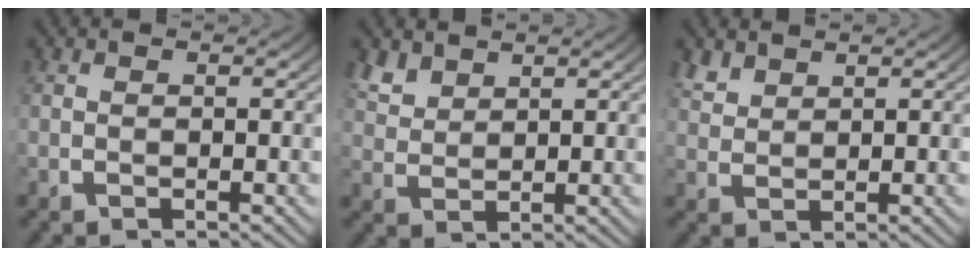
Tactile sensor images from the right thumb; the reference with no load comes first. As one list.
[{"total": 2.9, "force": [2.3, 1.3, 1.1], "torque": [-0.029, 0.000, 0.054]}, {"total": 2.3, "force": [2.0, 0.9, 0.7], "torque": [-0.015, 0.001, 0.046]}]